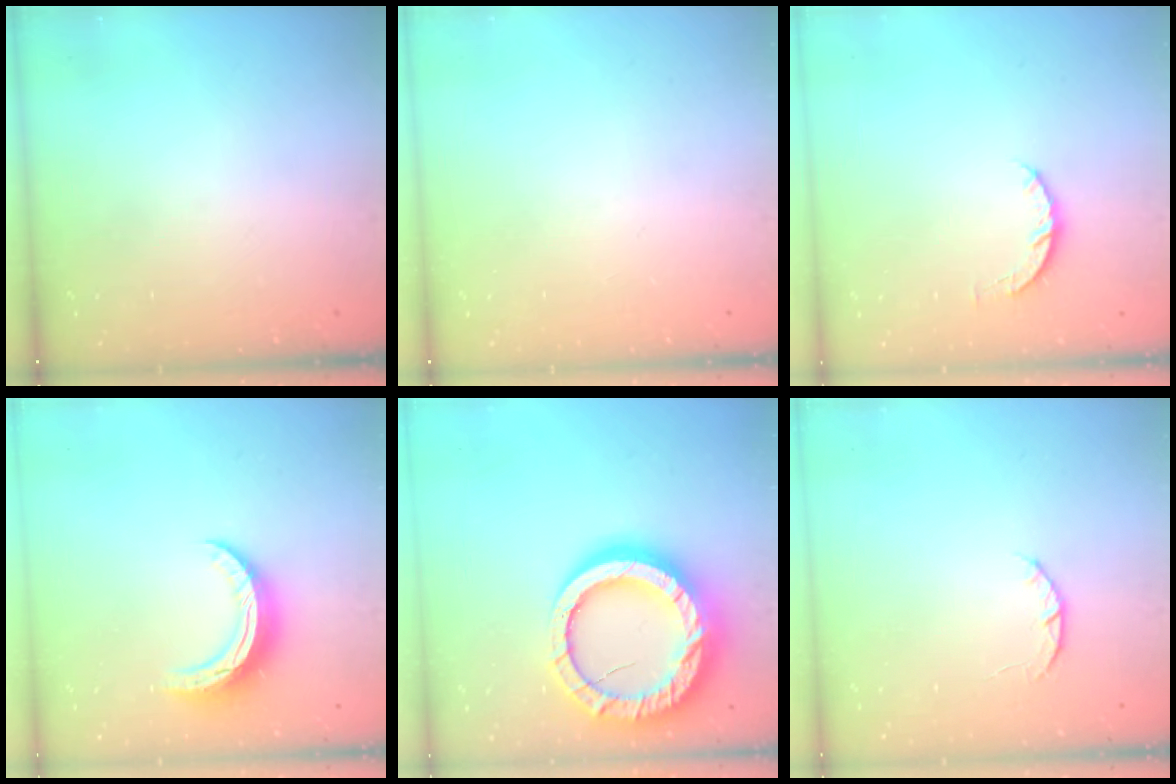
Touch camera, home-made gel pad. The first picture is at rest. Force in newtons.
{"total": 0.0}
{"total": 5.0, "press": 4.9, "slide": 0.7}
{"total": 10.5, "press": 10.5, "slide": 0.2}
{"total": 25.1, "press": 25.0, "slide": 2.5}
{"total": 3.7, "press": 3.7, "slide": 0.6}